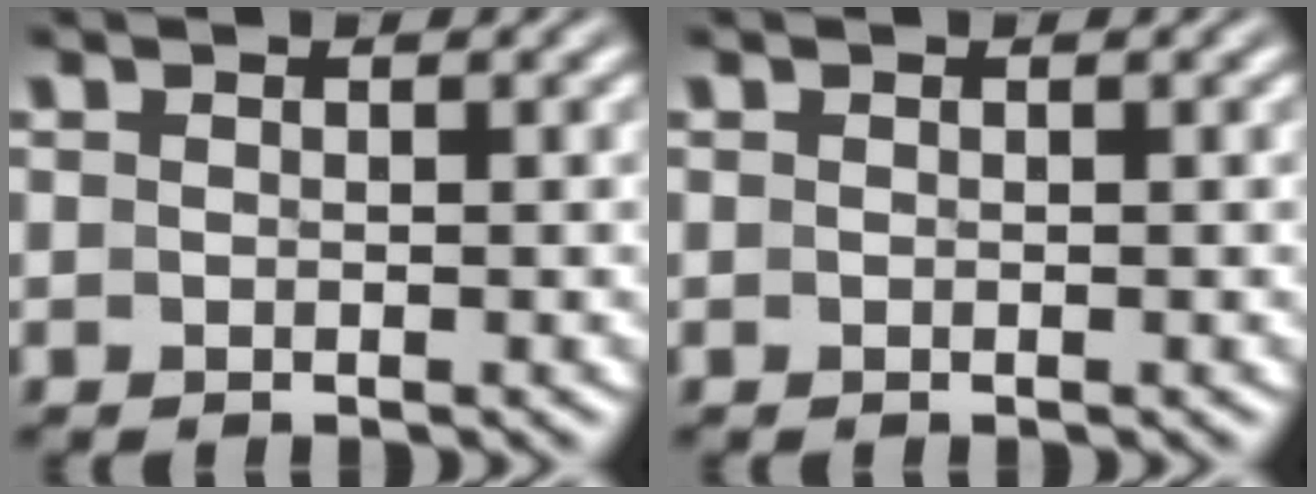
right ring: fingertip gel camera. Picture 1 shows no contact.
{"total": 0.0}